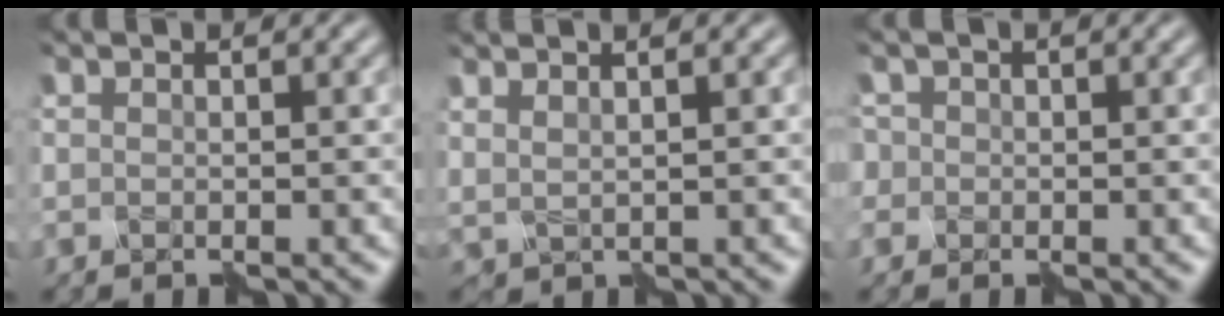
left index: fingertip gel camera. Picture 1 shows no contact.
{"total": 2.7, "force": [1.8, 0.9, 1.9], "torque": [-0.019, 0.006, 0.017]}
{"total": 2.3, "force": [0.6, 2.1, 0.8], "torque": [-0.017, 0.011, 0.003]}